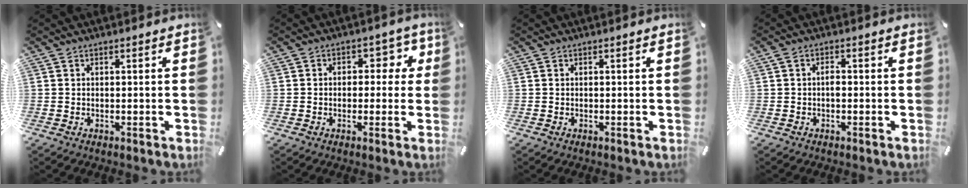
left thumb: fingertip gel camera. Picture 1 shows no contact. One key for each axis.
{"total": 5.9, "fx": 0.8, "fy": 4.5, "fz": 3.7, "tx": -0.039, "ty": 0.000, "tz": 0.005}
{"total": 0.0}
{"total": 2.1, "fx": -0.6, "fy": 1.2, "fz": 1.7, "tx": -0.032, "ty": 0.004, "tz": -0.011}